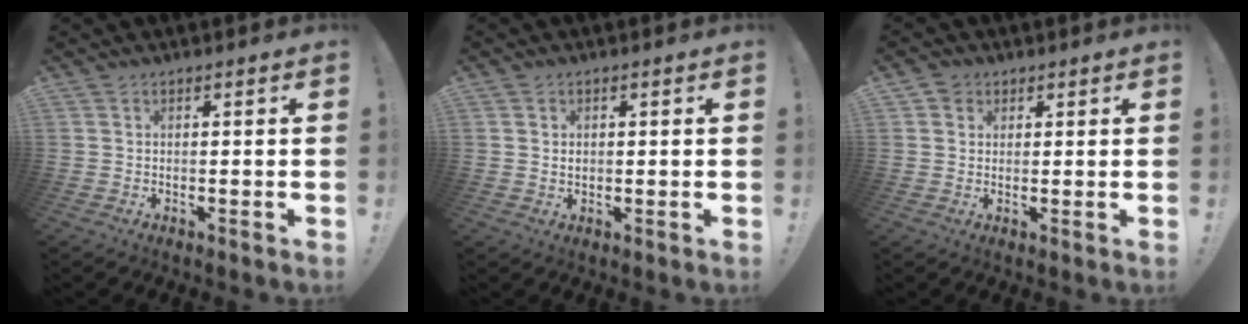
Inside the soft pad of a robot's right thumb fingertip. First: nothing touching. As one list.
[{"total": 1.2, "force": [0.4, 1.1, 0.3], "torque": [0.001, 0.000, 0.005]}, {"total": 2.7, "force": [1.4, 2.3, 0.3], "torque": [-0.005, -0.003, 0.024]}]